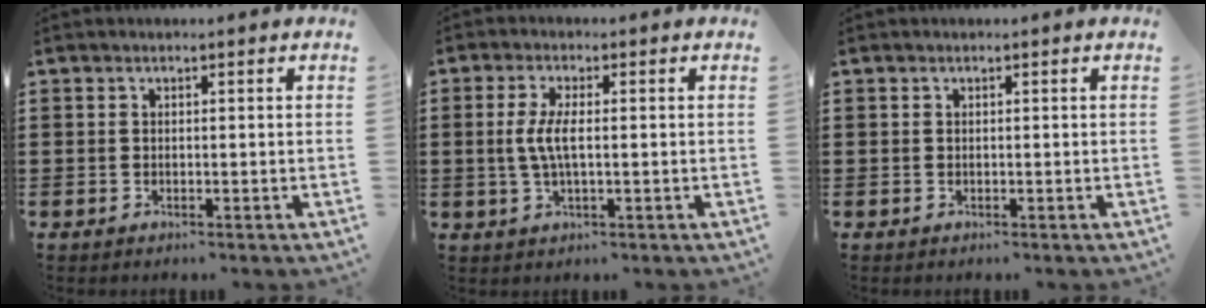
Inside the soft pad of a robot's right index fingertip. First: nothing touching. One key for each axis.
{"total": 4.4, "fx": -0.1, "fy": 1.2, "fz": 4.3, "tx": -0.099, "ty": -0.007, "tz": -0.010}
{"total": 0.0}